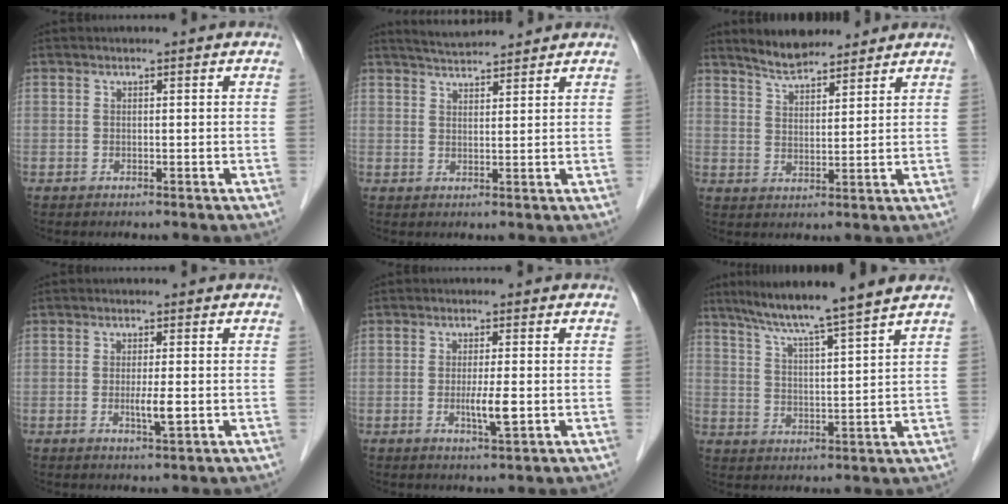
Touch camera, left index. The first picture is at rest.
{"total": 5.2, "force": [5.1, 0.2, 1.2], "torque": [-0.027, 0.026, 0.086]}
{"total": 6.7, "force": [6.1, 1.6, 2.2], "torque": [-0.049, 0.014, 0.115]}
{"total": 2.6, "force": [-0.4, 0.2, 2.5], "torque": [-0.048, -0.006, -0.006]}
{"total": 3.4, "force": [-0.6, 0.2, 3.4], "torque": [-0.066, -0.008, -0.011]}
{"total": 10.5, "force": [8.8, -1.8, 5.5], "torque": [-0.089, 0.008, 0.142]}